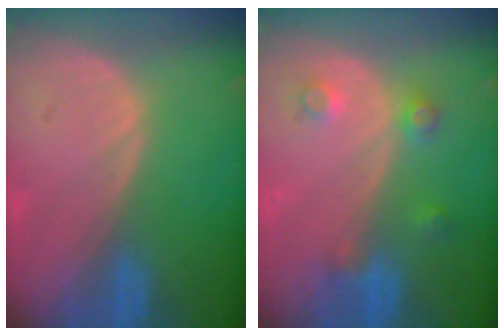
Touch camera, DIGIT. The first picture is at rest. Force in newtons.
{"total": 3.6, "press": 3.3, "slide": 1.4}